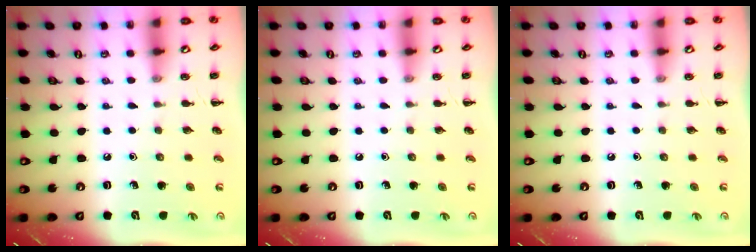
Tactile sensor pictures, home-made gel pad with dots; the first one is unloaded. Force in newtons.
{"total": 0.0}
{"total": 0.0}